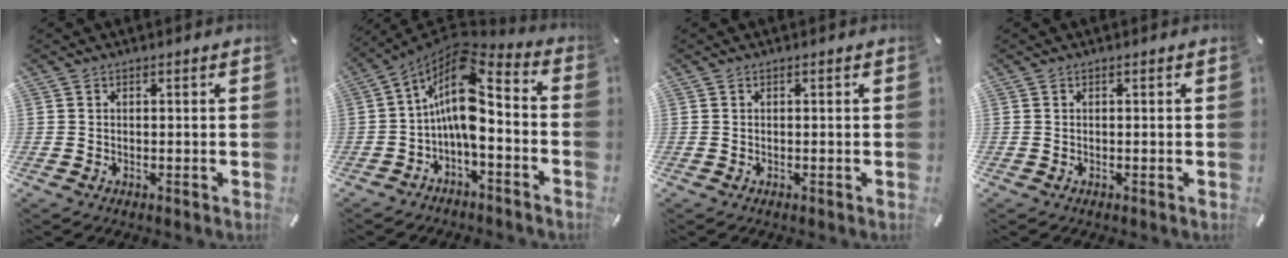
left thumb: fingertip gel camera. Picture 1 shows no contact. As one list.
[{"total": 12.7, "force": [-0.1, 6.3, 11.0], "torque": [-0.211, -0.021, -0.004]}, {"total": 0.0}, {"total": 0.0}]